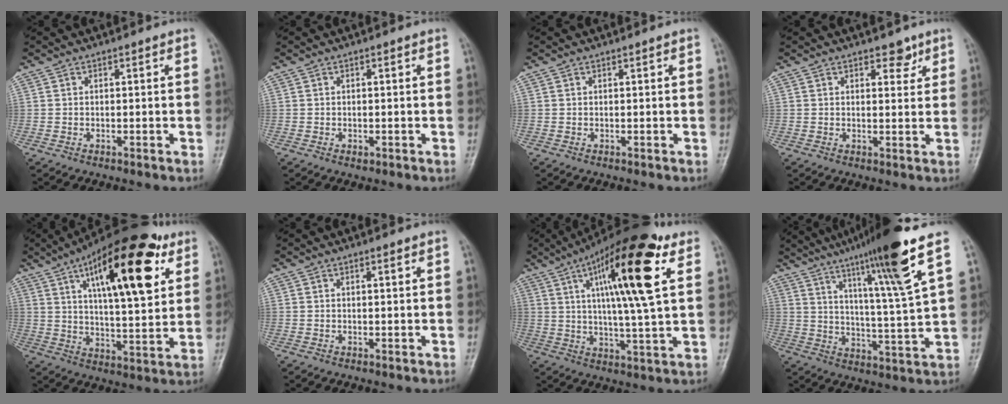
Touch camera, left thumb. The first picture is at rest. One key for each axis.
{"total": 1.2, "fx": -0.4, "fy": 0.8, "fz": 0.8, "tx": -0.009, "ty": 0.001, "tz": -0.005}
{"total": 0.0}
{"total": 3.1, "fx": 2.0, "fy": 1.7, "fz": 1.6, "tx": -0.001, "ty": -0.010, "tz": 0.027}
{"total": 23.9, "fx": 10.3, "fy": 8.6, "fz": 19.8, "tx": -0.278, "ty": -0.019, "tz": 0.156}
{"total": 1.0, "fx": 0.5, "fy": 0.3, "fz": 0.8, "tx": -0.013, "ty": 0.001, "tz": 0.006}
{"total": 20.1, "fx": 7.6, "fy": 4.3, "fz": 18.1, "tx": -0.285, "ty": -0.011, "tz": 0.117}
{"total": 17.7, "fx": 10.7, "fy": -0.2, "fz": 14.1, "tx": -0.221, "ty": -0.050, "tz": 0.168}